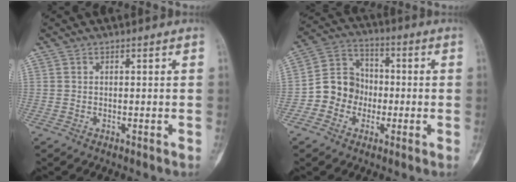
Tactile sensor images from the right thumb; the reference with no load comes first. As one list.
[{"total": 9.9, "force": [-2.3, 8.9, 3.6], "torque": [-0.029, 0.036, -0.053]}]